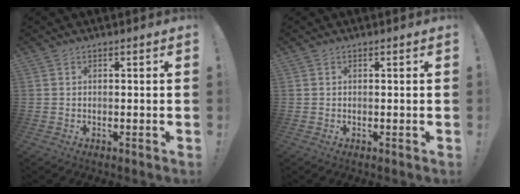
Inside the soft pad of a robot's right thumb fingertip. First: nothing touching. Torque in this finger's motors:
{"motor_torque": [0.00, 0.00, -0.11, 0.11, 0.00]}